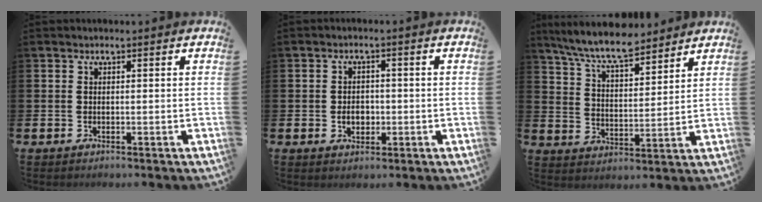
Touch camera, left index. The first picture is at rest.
{"total": 2.8, "force": [-0.6, 2.2, 1.7], "torque": [-0.020, -0.002, -0.017]}
{"total": 8.2, "force": [7.5, 1.3, 3.1], "torque": [-0.084, -0.037, 0.134]}